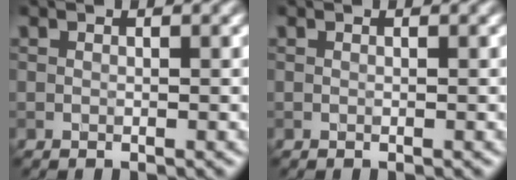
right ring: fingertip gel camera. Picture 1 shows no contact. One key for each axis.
{"total": 0.0}